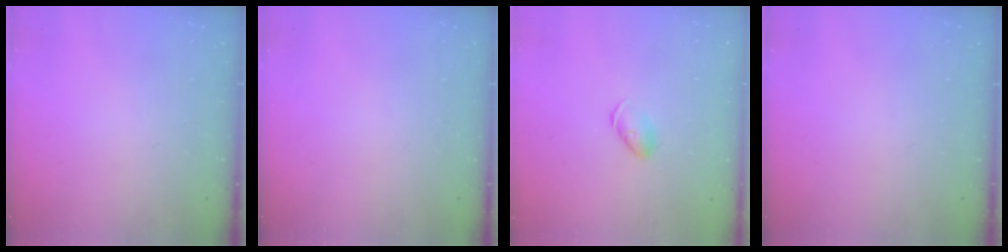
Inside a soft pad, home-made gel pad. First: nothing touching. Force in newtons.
{"total": 0.0}
{"total": 5.9, "press": 5.8, "slide": 1.0}
{"total": 0.0}